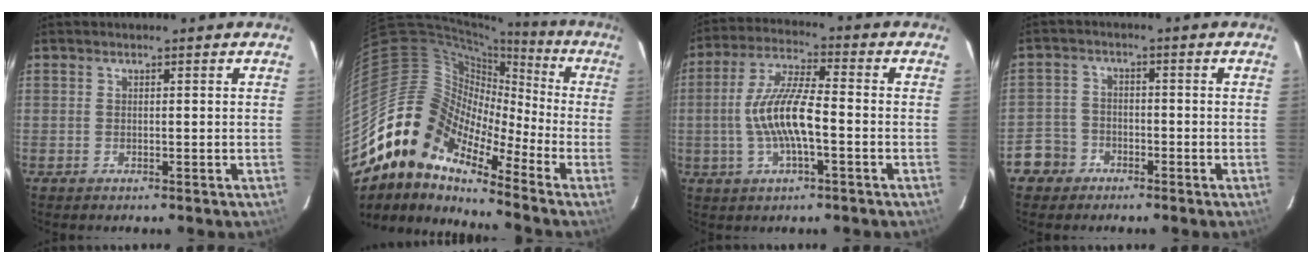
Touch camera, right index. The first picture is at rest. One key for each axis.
{"total": 12.6, "fx": -9.1, "fy": 6.5, "fz": 5.8, "tx": -0.076, "ty": 0.012, "tz": -0.196}
{"total": 11.1, "fx": -2.2, "fy": 2.5, "fz": 10.6, "tx": -0.219, "ty": 0.006, "tz": -0.041}
{"total": 5.4, "fx": -3.1, "fy": 4.4, "fz": 0.2, "tx": -0.007, "ty": 0.023, "tz": -0.062}